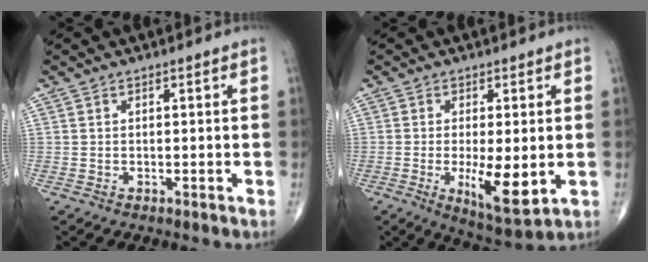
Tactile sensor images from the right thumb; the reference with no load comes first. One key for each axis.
{"total": 9.6, "fx": -1.5, "fy": 3.0, "fz": 8.9, "tx": -0.142, "ty": -0.025, "tz": -0.017}